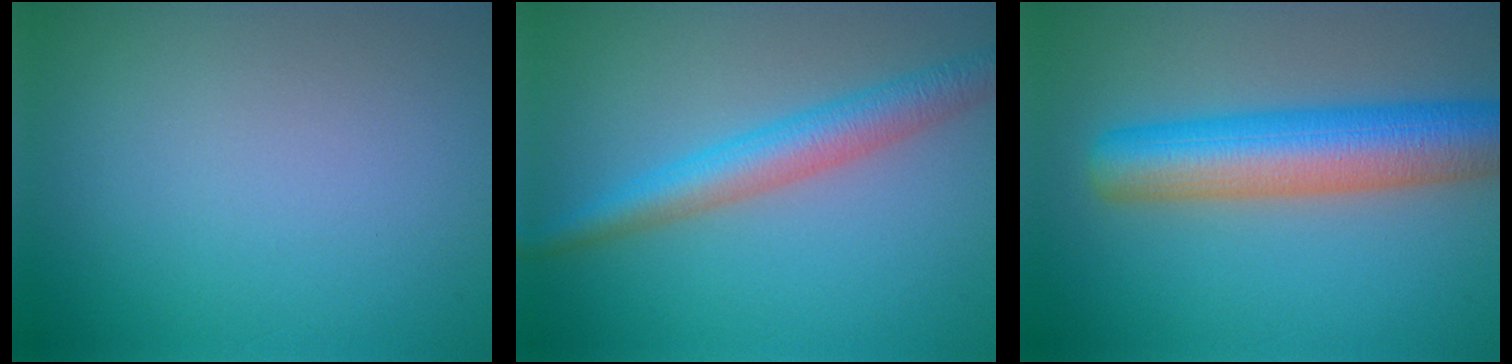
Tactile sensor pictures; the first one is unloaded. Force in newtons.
{"total": 4.5, "press": 4.5, "slide": 0.1}
{"total": 8.9, "press": 8.9, "slide": 0.3}